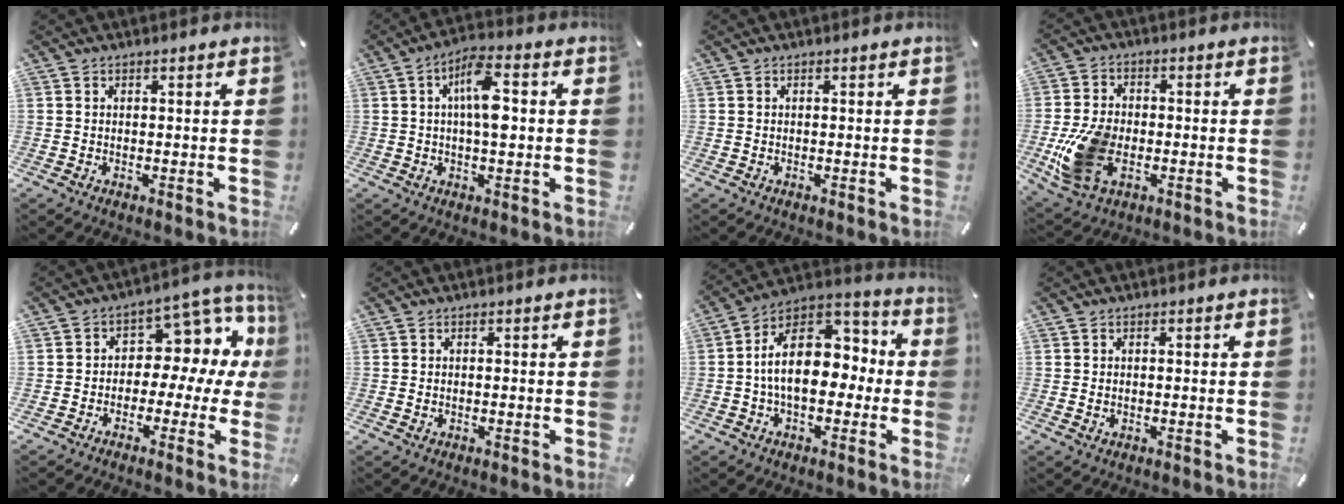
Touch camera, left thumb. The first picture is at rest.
{"total": 9.3, "force": [1.0, 3.7, 8.5], "torque": [-0.149, 0.006, 0.013]}
{"total": 0.0}
{"total": 13.4, "force": [-3.6, 9.1, 9.2], "torque": [-0.201, 0.004, -0.059]}
{"total": 10.7, "force": [2.1, 7.8, 7.0], "torque": [-0.093, -0.021, 0.036]}
{"total": 0.9, "force": [-0.1, 0.5, 0.7], "torque": [-0.013, 0.002, -0.003]}
{"total": 17.3, "force": [0.2, 11.8, 12.7], "torque": [-0.208, 0.005, 0.004]}
{"total": 1.1, "force": [-0.1, 0.7, 0.8], "torque": [-0.017, 0.003, -0.003]}